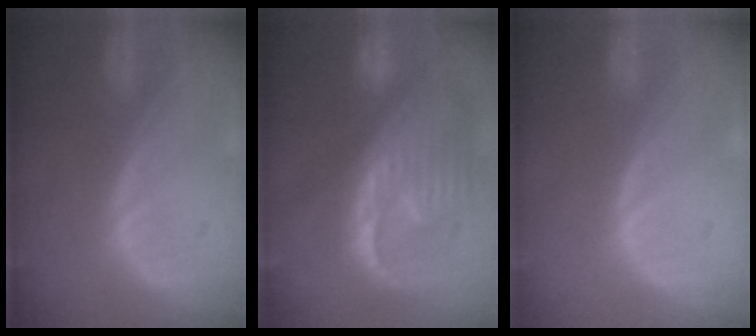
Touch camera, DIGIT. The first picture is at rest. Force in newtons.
{"total": 13.0, "press": 11.2, "slide": 6.6}
{"total": 0.0}